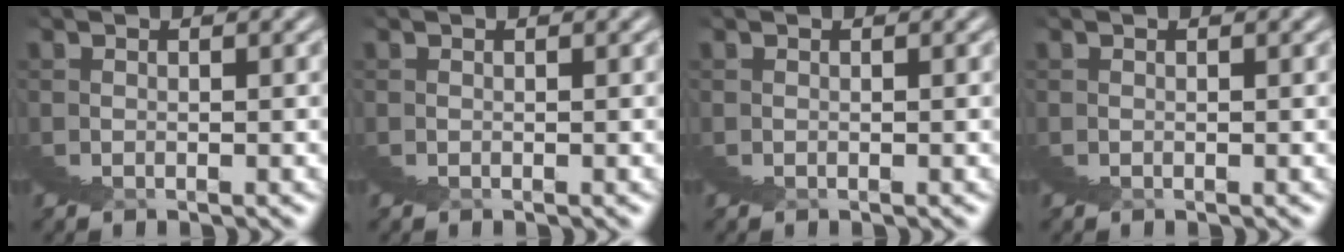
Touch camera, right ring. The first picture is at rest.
{"total": 0.0}
{"total": 0.0}
{"total": 0.0}